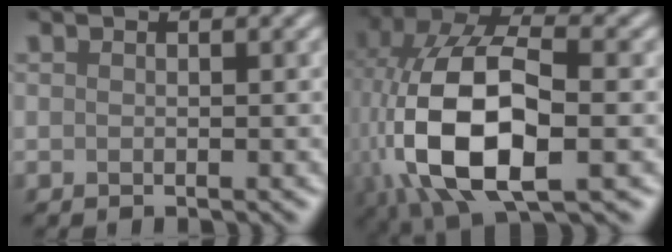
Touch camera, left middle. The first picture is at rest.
{"total": 12.7, "force": [-2.0, 6.2, 10.8], "torque": [-0.230, 0.003, -0.039]}